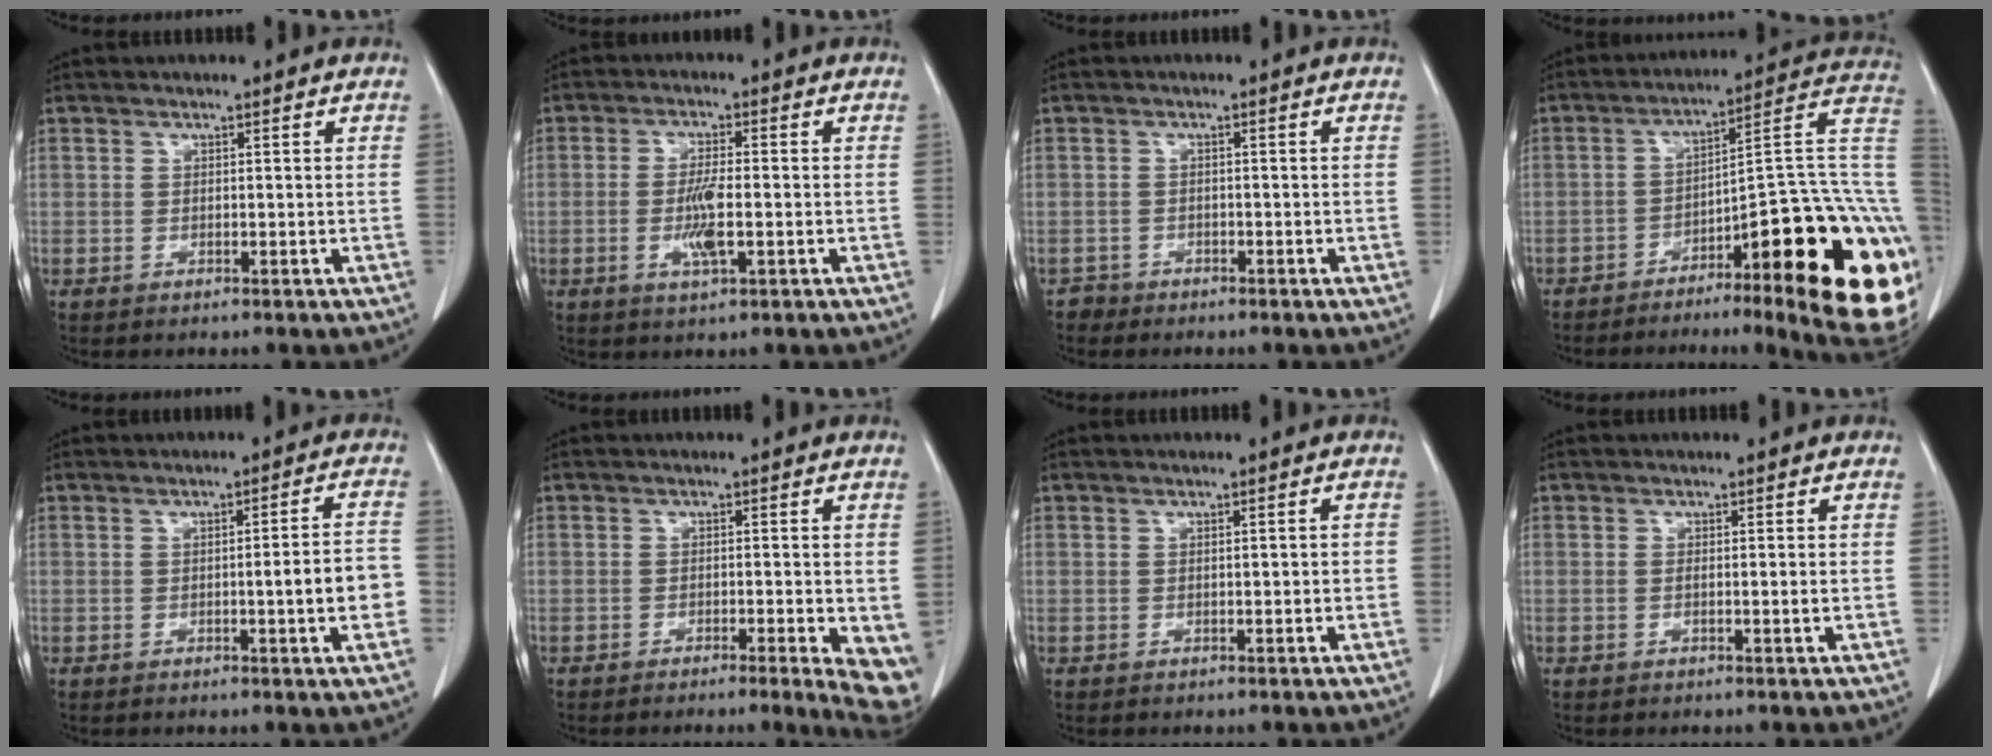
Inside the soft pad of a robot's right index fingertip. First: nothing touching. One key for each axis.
{"total": 7.1, "fx": -1.4, "fy": 1.6, "fz": 6.8, "tx": -0.134, "ty": -0.006, "tz": -0.024}
{"total": 1.5, "fx": -1.1, "fy": 0.8, "fz": -0.6, "tx": 0.009, "ty": 0.004, "tz": -0.025}
{"total": 28.4, "fx": -9.8, "fy": 4.6, "fz": 26.3, "tx": -0.245, "ty": 0.028, "tz": -0.140}
{"total": 6.1, "fx": -1.4, "fy": 0.1, "fz": 5.9, "tx": -0.076, "ty": 0.009, "tz": -0.018}
{"total": 7.5, "fx": -3.6, "fy": 1.5, "fz": 6.4, "tx": -0.065, "ty": -0.013, "tz": -0.052}
{"total": 1.0, "fx": -0.1, "fy": 0.1, "fz": 0.9, "tx": -0.014, "ty": 0.001, "tz": 0.001}
{"total": 0.9, "fx": -0.2, "fy": -0.2, "fz": 0.8, "tx": -0.014, "ty": -0.001, "tz": -0.002}